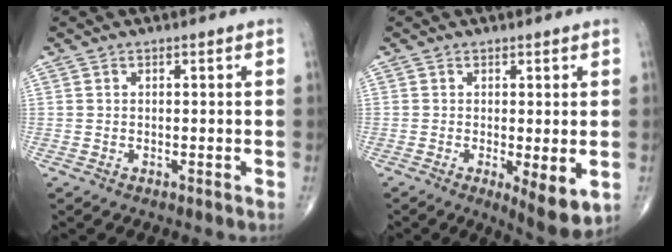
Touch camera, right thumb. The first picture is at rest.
{"total": 6.6, "force": [-1.2, 1.8, 6.2], "torque": [-0.091, -0.022, -0.016]}